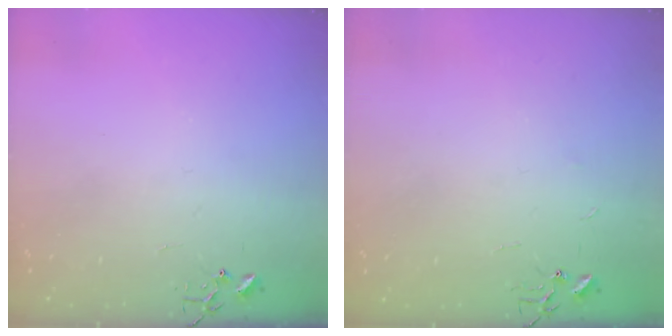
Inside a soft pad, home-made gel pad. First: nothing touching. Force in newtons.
{"total": 2.4, "press": 2.4, "slide": 0.3}